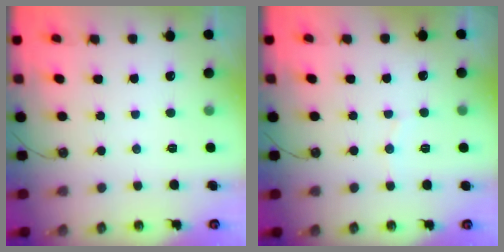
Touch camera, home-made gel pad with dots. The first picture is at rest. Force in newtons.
{"total": 4.2, "press": 3.9, "slide": 1.6}